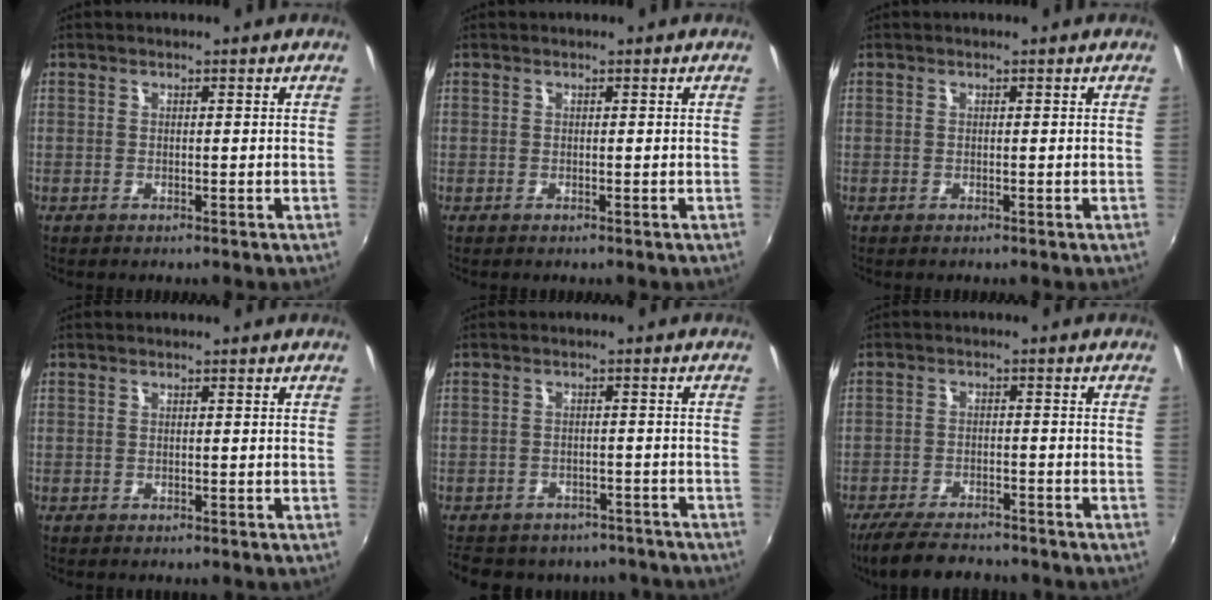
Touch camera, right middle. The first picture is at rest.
{"total": 0.0}
{"total": 0.0}
{"total": 0.0}
{"total": 14.7, "force": [-11.9, 6.9, 5.0], "torque": [-0.115, 0.001, -0.147]}
{"total": 10.0, "force": [-8.6, 2.7, 4.3], "torque": [-0.109, -0.023, -0.143]}